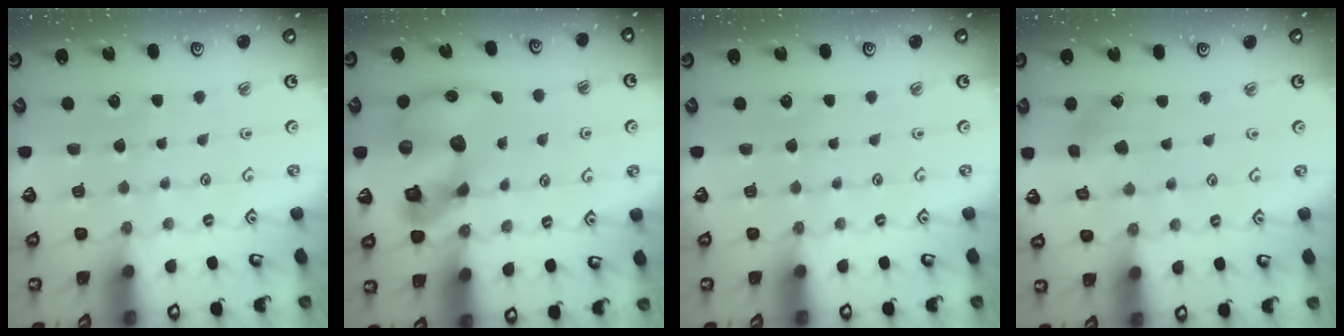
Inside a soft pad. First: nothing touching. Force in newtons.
{"total": 17.8, "press": 17.6, "slide": 2.6}
{"total": 0.0}
{"total": 3.2, "press": 3.2, "slide": 0.3}